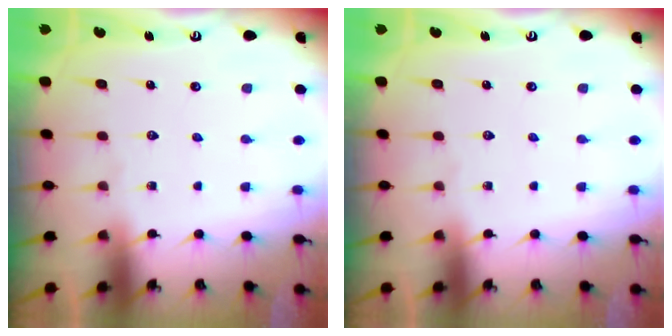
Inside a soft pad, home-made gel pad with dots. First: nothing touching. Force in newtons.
{"total": 0.0}